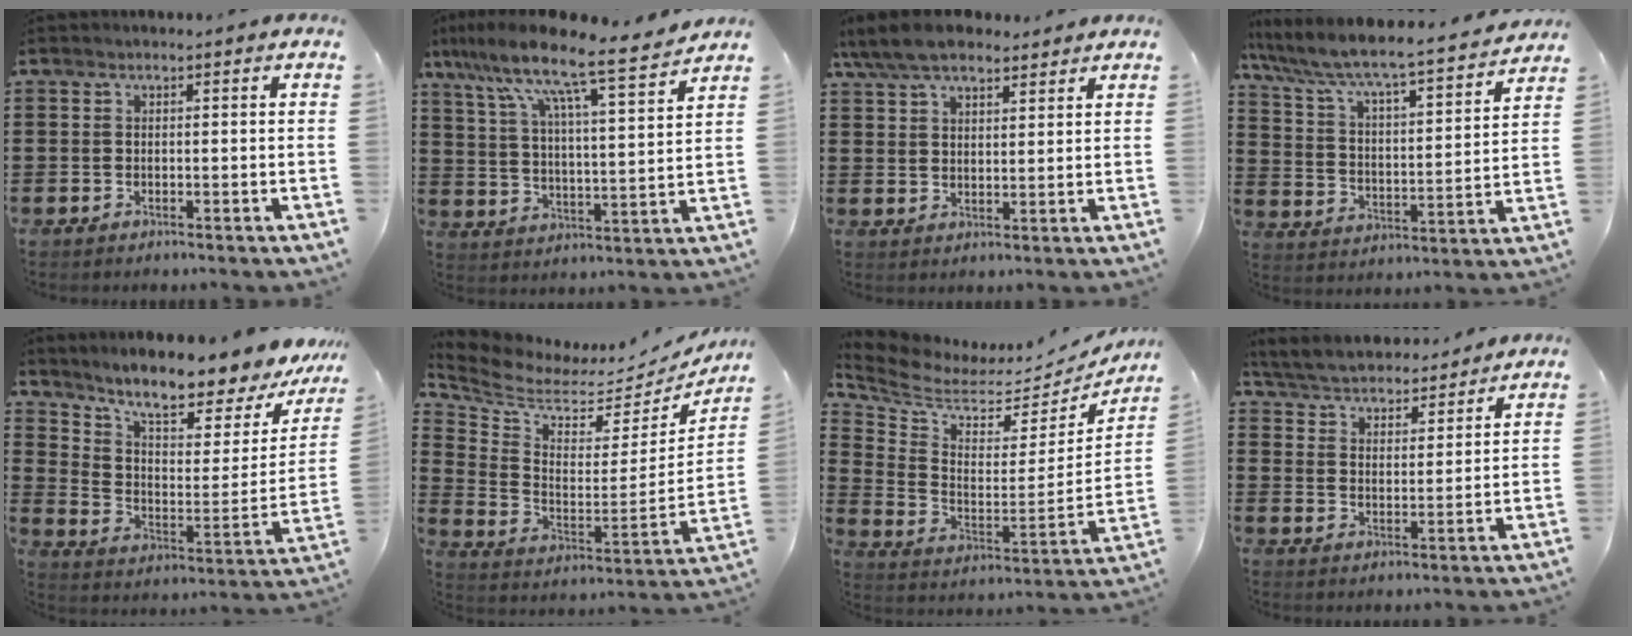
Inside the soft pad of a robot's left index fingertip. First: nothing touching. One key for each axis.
{"total": 10.5, "fx": 8.7, "fy": 0.2, "fz": 5.9, "tx": -0.140, "ty": -0.061, "tz": 0.137}
{"total": 7.5, "fx": 6.2, "fy": 2.4, "fz": 3.4, "tx": -0.085, "ty": -0.007, "tz": 0.118}
{"total": 5.5, "fx": 4.9, "fy": 0.2, "fz": 2.4, "tx": -0.073, "ty": -0.051, "tz": 0.071}
{"total": 9.1, "fx": 8.1, "fy": 1.1, "fz": 4.1, "tx": -0.093, "ty": -0.077, "tz": 0.130}
{"total": 4.2, "fx": 3.6, "fy": 1.8, "fz": 1.2, "tx": -0.053, "ty": -0.051, "tz": 0.057}
{"total": 4.4, "fx": 3.8, "fy": 1.8, "fz": 1.2, "tx": -0.054, "ty": -0.051, "tz": 0.063}
{"total": 4.5, "fx": 4.5, "fy": 0.3, "fz": 0.3, "tx": -0.032, "ty": -0.034, "tz": 0.074}